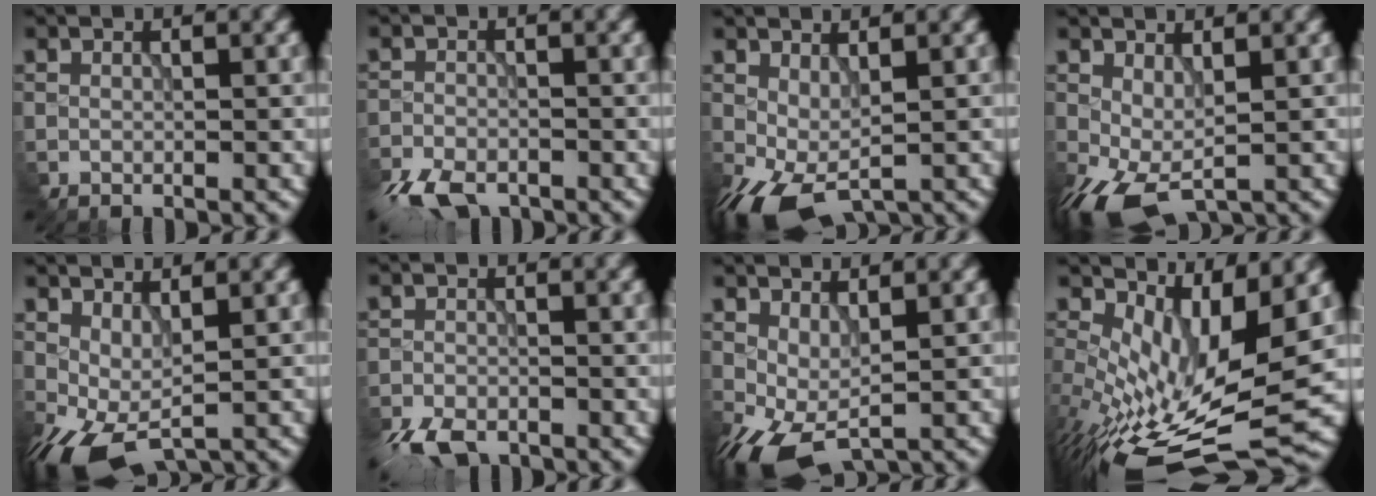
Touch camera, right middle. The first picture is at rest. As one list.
[{"total": 5.3, "force": [-4.3, 2.0, 2.4], "torque": [-0.048, -0.025, -0.087]}, {"total": 4.9, "force": [-1.6, 2.4, 3.9], "torque": [-0.096, -0.003, -0.029]}, {"total": 4.8, "force": [-1.5, 2.3, 4.0], "torque": [-0.099, -0.004, -0.027]}, {"total": 4.8, "force": [-1.0, 2.4, 4.1], "torque": [-0.096, -0.002, -0.017]}, {"total": 4.3, "force": [-3.5, 1.7, 1.9], "torque": [-0.037, -0.013, -0.075]}, {"total": 4.7, "force": [-1.0, 2.3, 4.0], "torque": [-0.096, -0.002, -0.018]}, {"total": 11.6, "force": [-0.4, 4.9, 10.5], "torque": [-0.206, -0.036, 0.013]}]